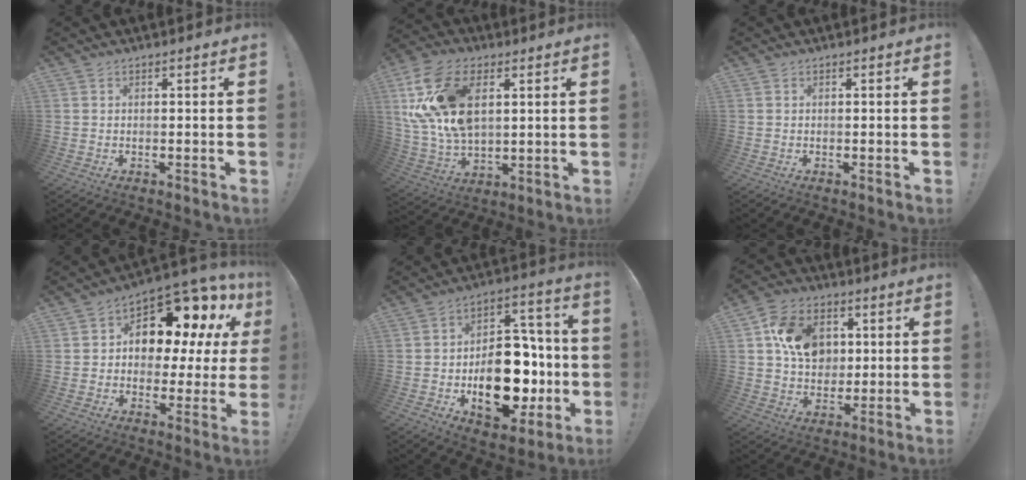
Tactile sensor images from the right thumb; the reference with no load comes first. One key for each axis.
{"total": 21.3, "fx": 6.4, "fy": 13.5, "fz": 15.1, "tx": -0.299, "ty": -0.016, "tz": 0.121}
{"total": 0.0}
{"total": 12.2, "fx": 5.9, "fy": 7.8, "fz": 7.2, "tx": -0.099, "ty": -0.057, "tz": 0.101}
{"total": 21.9, "fx": -5.7, "fy": 13.8, "fz": 16.0, "tx": -0.216, "ty": 0.034, "tz": -0.072}
{"total": 14.5, "fx": 3.9, "fy": 11.3, "fz": 8.1, "tx": -0.130, "ty": -0.002, "tz": 0.081}